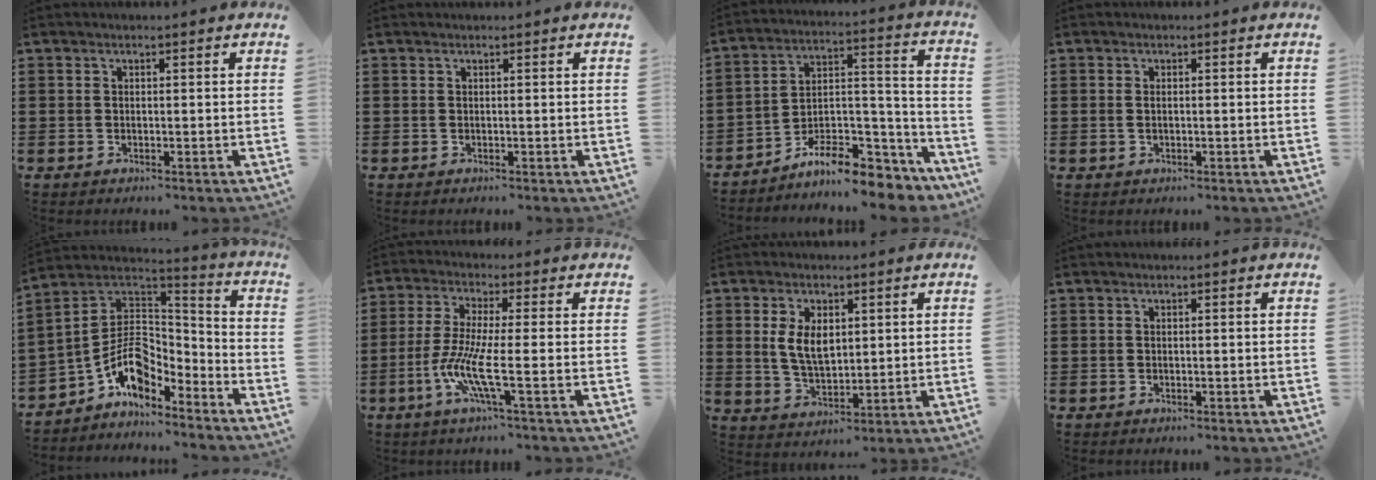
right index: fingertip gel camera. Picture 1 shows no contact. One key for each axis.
{"total": 0.0}
{"total": 9.0, "fx": -7.9, "fy": 2.6, "fz": 3.3, "tx": -0.038, "ty": 0.025, "tz": -0.146}
{"total": 0.9, "fx": 0.0, "fy": 0.4, "fz": 0.8, "tx": -0.018, "ty": 0.003, "tz": -0.001}
{"total": 8.4, "fx": -4.0, "fy": 5.3, "fz": 5.1, "tx": -0.127, "ty": -0.009, "tz": -0.082}
{"total": 8.1, "fx": -2.6, "fy": 0.6, "fz": 7.7, "tx": -0.171, "ty": -0.022, "tz": -0.056}
{"total": 5.7, "fx": 1.3, "fy": 3.2, "fz": 4.6, "tx": -0.097, "ty": 0.003, "tz": 0.018}
{"total": 0.0}